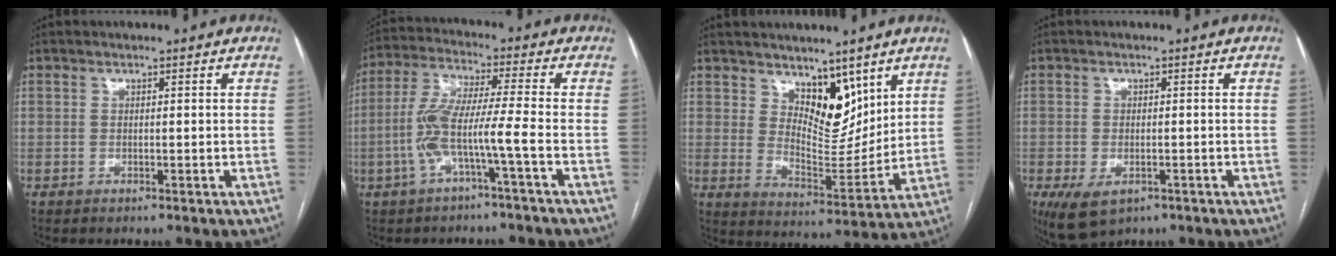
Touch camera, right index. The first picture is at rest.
{"total": 8.4, "force": [-3.0, -0.3, 7.8], "torque": [-0.170, 0.021, -0.060]}
{"total": 8.8, "force": [5.9, 4.4, 4.8], "torque": [-0.071, -0.010, 0.110]}
{"total": 5.6, "force": [-2.9, 3.2, 3.6], "torque": [-0.069, -0.009, -0.036]}